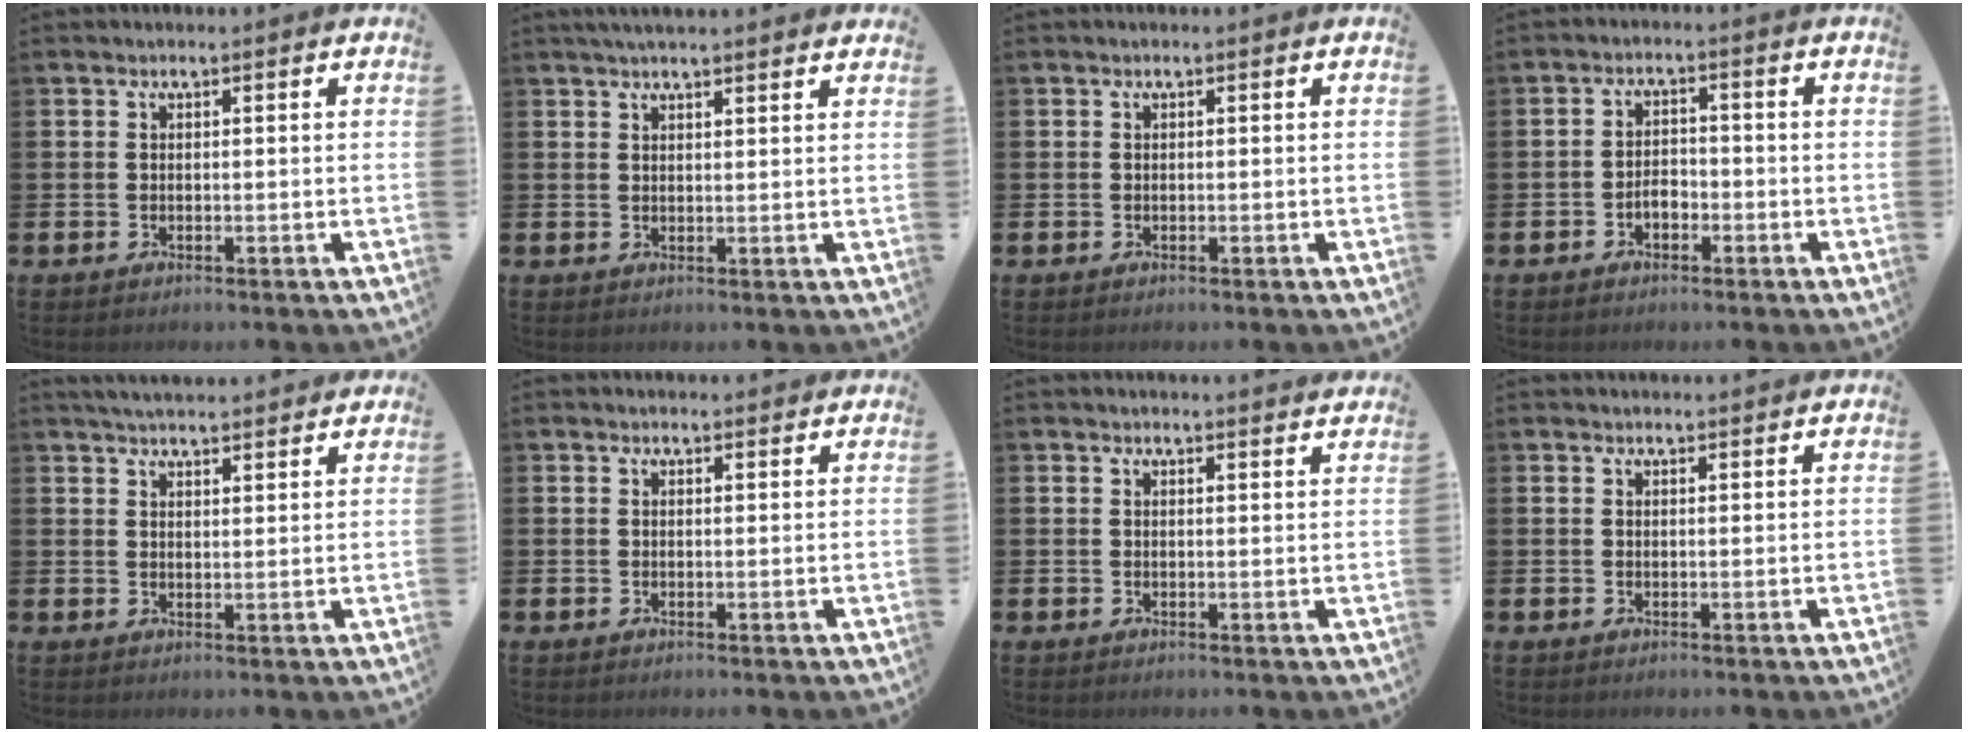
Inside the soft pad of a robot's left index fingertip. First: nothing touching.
{"total": 2.7, "force": [2.7, -0.2, 0.7], "torque": [-0.014, -0.006, 0.048]}
{"total": 0.0}
{"total": 2.3, "force": [-1.2, 1.4, 1.3], "torque": [-0.022, 0.003, -0.026]}
{"total": 3.8, "force": [3.8, 0.1, 0.3], "torque": [-0.012, -0.018, 0.068]}
{"total": 1.4, "force": [1.4, 0.1, 0.0], "torque": [0.012, -0.009, 0.023]}
{"total": 2.0, "force": [2.0, -0.2, -0.2], "torque": [0.015, -0.017, 0.033]}
{"total": 1.3, "force": [1.3, 0.0, 0.0], "torque": [0.012, -0.009, 0.021]}